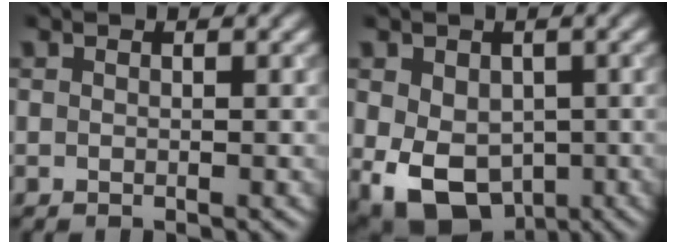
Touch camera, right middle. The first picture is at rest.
{"total": 8.1, "force": [-1.9, 5.9, 5.2], "torque": [-0.090, -0.026, -0.020]}